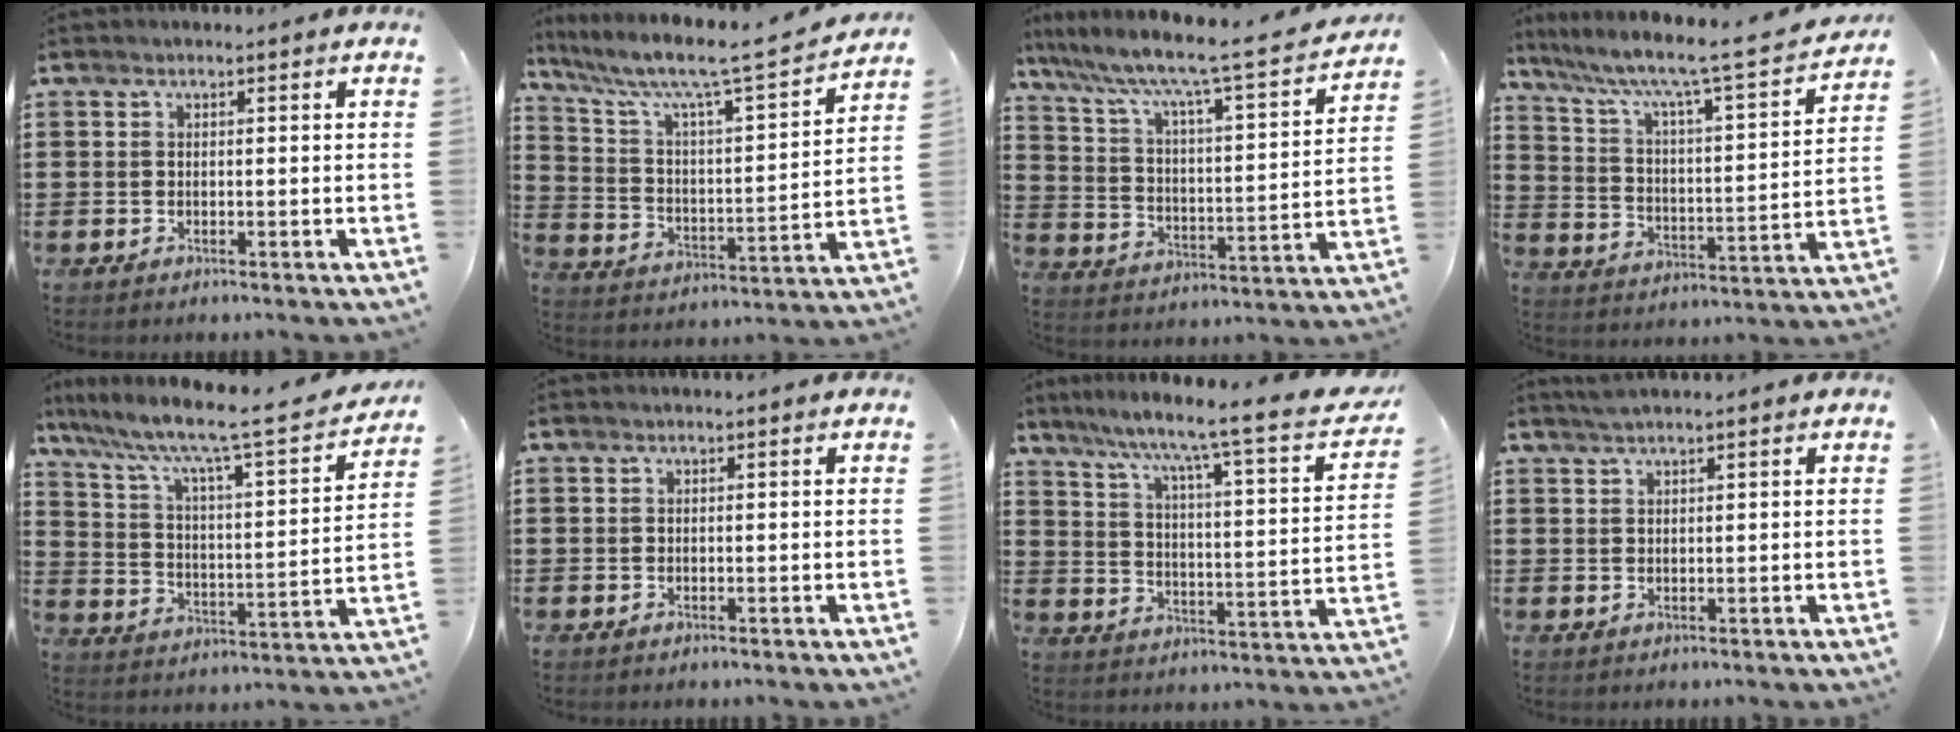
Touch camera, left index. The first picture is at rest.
{"total": 7.1, "force": [5.8, 0.4, 4.0], "torque": [-0.108, -0.051, 0.088]}
{"total": 6.6, "force": [5.3, 0.0, 4.0], "torque": [-0.103, -0.049, 0.075]}
{"total": 5.9, "force": [4.6, 0.1, 3.7], "torque": [-0.095, -0.045, 0.063]}
{"total": 7.7, "force": [6.1, 0.5, 4.8], "torque": [-0.120, -0.050, 0.091]}
{"total": 0.0}
{"total": 5.7, "force": [4.5, -0.9, 3.3], "torque": [-0.085, -0.055, 0.060]}
{"total": 1.5, "force": [1.2, 0.0, 0.8], "torque": [-0.018, 0.000, 0.023]}